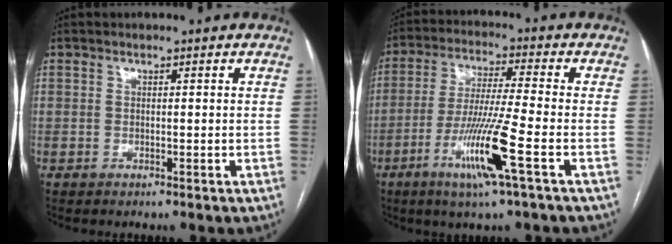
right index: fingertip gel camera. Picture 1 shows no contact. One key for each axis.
{"total": 11.4, "fx": -4.7, "fy": -1.1, "fz": 10.3, "tx": -0.205, "ty": -0.022, "tz": -0.093}